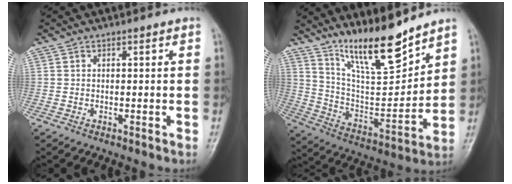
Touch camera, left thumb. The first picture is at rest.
{"total": 15.0, "force": [12.0, 3.0, 8.4], "torque": [-0.118, -0.084, 0.224]}